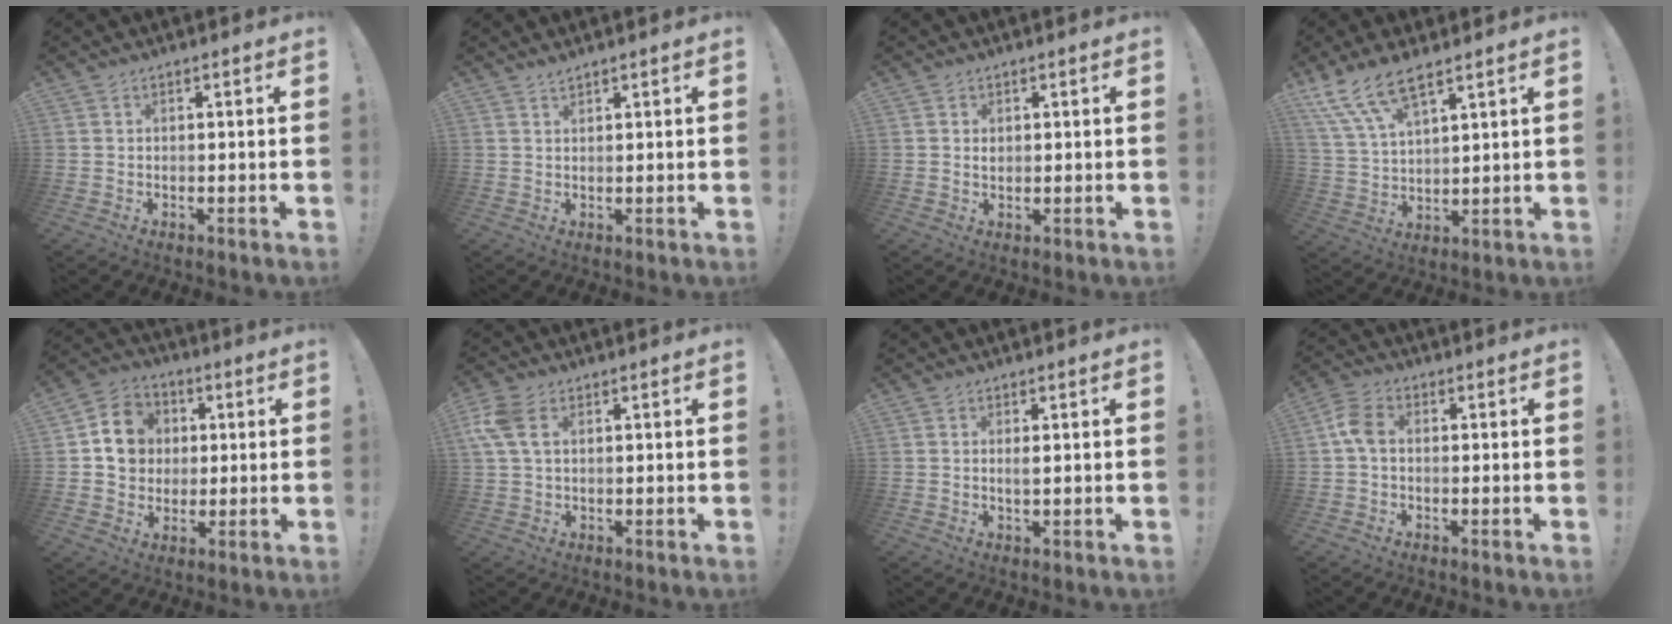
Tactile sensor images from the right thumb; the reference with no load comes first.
{"total": 1.6, "force": [1.5, -0.1, 0.5], "torque": [-0.003, -0.007, 0.026]}
{"total": 1.2, "force": [0.3, 1.1, 0.4], "torque": [0.002, -0.002, 0.002]}
{"total": 11.0, "force": [8.2, 3.3, 6.7], "torque": [-0.146, -0.030, 0.155]}
{"total": 11.9, "force": [2.0, 10.7, 4.7], "torque": [-0.051, 0.004, 0.045]}
{"total": 7.4, "force": [2.3, 4.3, 5.6], "torque": [-0.130, 0.008, 0.047]}
{"total": 1.4, "force": [0.4, 0.2, 1.3], "torque": [-0.011, -0.008, 0.004]}
{"total": 5.8, "force": [0.3, 3.8, 4.4], "torque": [-0.076, 0.012, 0.009]}